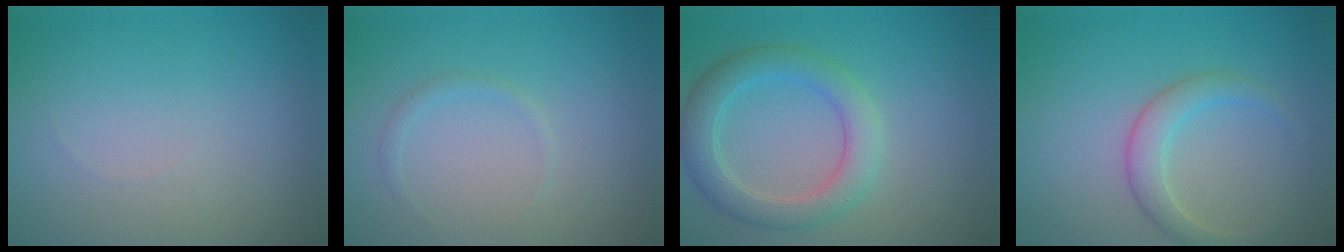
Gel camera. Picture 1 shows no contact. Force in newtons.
{"total": 0.7, "press": 0.7, "slide": 0.1}
{"total": 3.8, "press": 3.8, "slide": 0.1}
{"total": 2.4, "press": 2.4, "slide": 0.1}